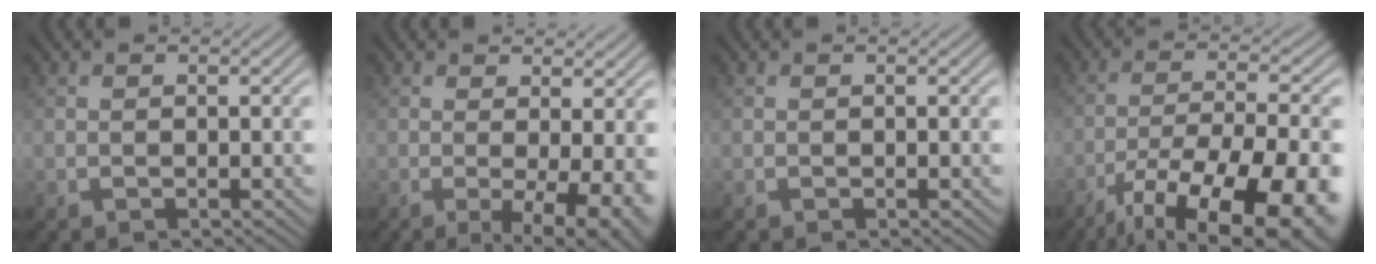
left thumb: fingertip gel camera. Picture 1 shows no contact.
{"total": 6.8, "force": [-0.5, 1.9, 6.5], "torque": [-0.093, -0.009, -0.004]}
{"total": 0.0}
{"total": 17.9, "force": [-11.6, 5.7, 12.4], "torque": [-0.181, -0.033, -0.168]}